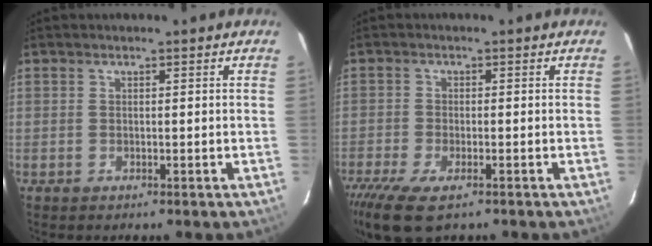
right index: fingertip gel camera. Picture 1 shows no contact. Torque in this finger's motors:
{"motor_torque": [1.16, -0.92, 0.51, 0.11]}